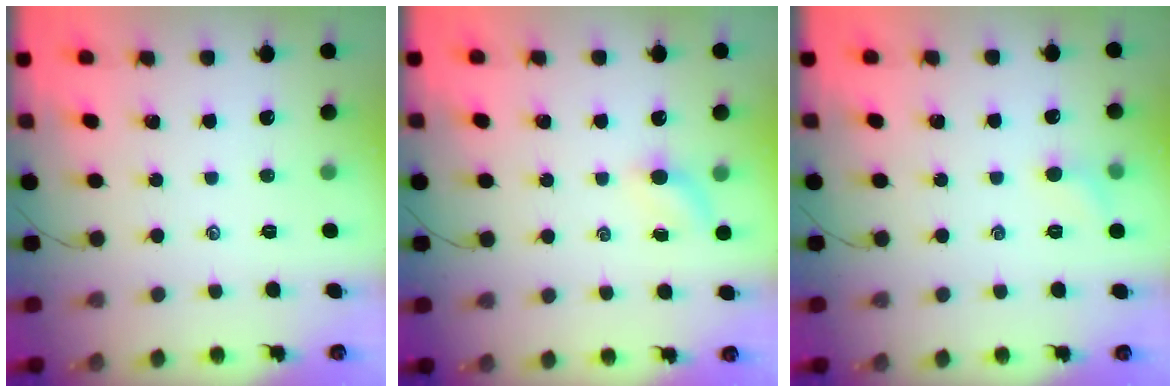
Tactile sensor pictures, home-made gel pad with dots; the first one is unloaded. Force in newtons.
{"total": 4.2, "press": 4.0, "slide": 1.4}
{"total": 4.5, "press": 4.3, "slide": 1.5}